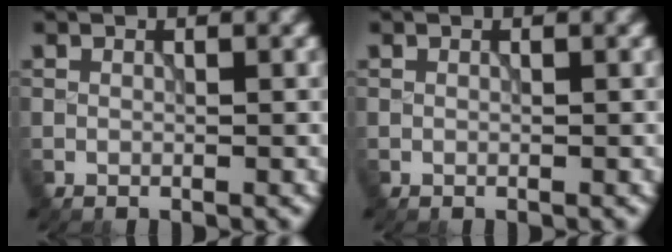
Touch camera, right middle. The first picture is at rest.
{"total": 0.0}